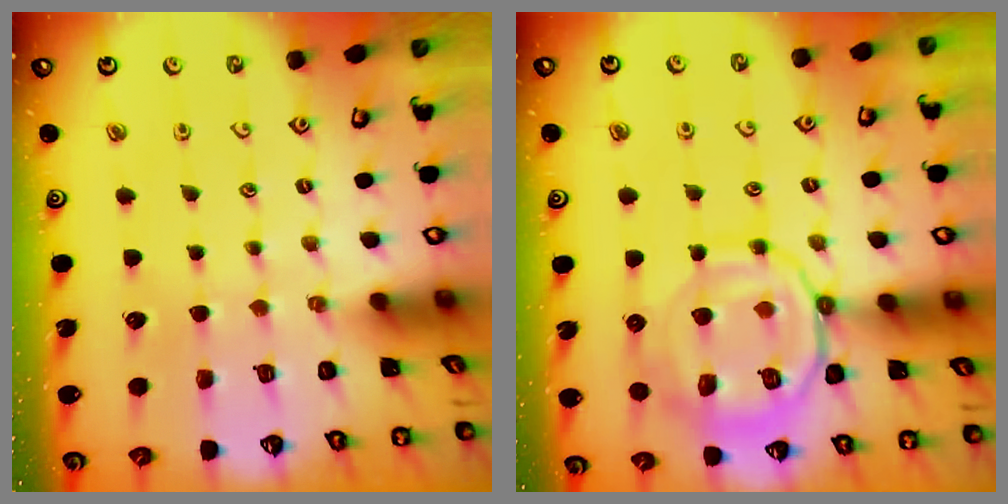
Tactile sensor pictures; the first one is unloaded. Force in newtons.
{"total": 13.8, "press": 13.8, "slide": 1.5}